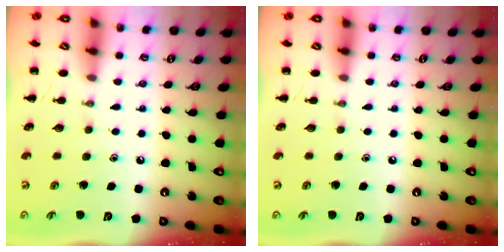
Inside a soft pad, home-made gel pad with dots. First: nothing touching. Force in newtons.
{"total": 0.0}